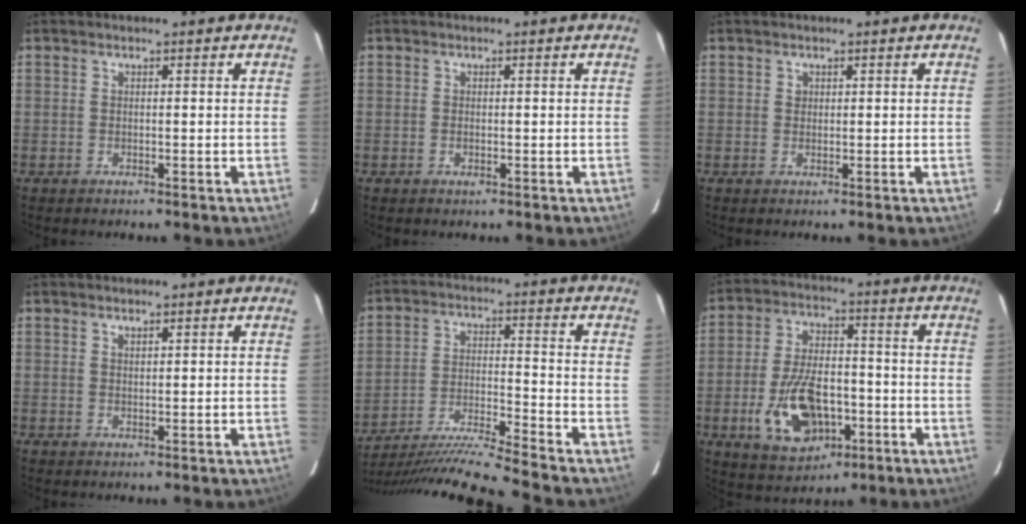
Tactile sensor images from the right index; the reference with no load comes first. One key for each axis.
{"total": 0.5, "fx": -0.2, "fy": 0.3, "fz": 0.4, "tx": -0.006, "ty": 0.000, "tz": -0.004}
{"total": 0.7, "fx": 0.2, "fy": 0.7, "fz": 0.0, "tx": 0.004, "ty": 0.004, "tz": 0.004}
{"total": 0.8, "fx": 0.7, "fy": 0.2, "fz": 0.3, "tx": -0.005, "ty": 0.001, "tz": 0.013}
{"total": 17.3, "fx": -15.8, "fy": -3.3, "fz": 6.2, "tx": -0.129, "ty": -0.040, "tz": -0.278}
{"total": 14.4, "fx": -4.9, "fy": 8.1, "fz": 10.9, "tx": -0.225, "ty": 0.001, "tz": -0.070}